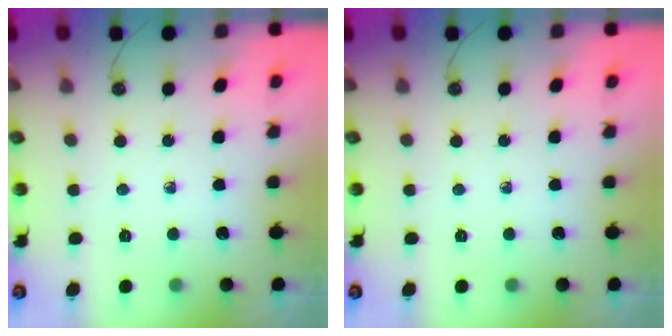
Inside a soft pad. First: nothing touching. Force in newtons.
{"total": 0.0}